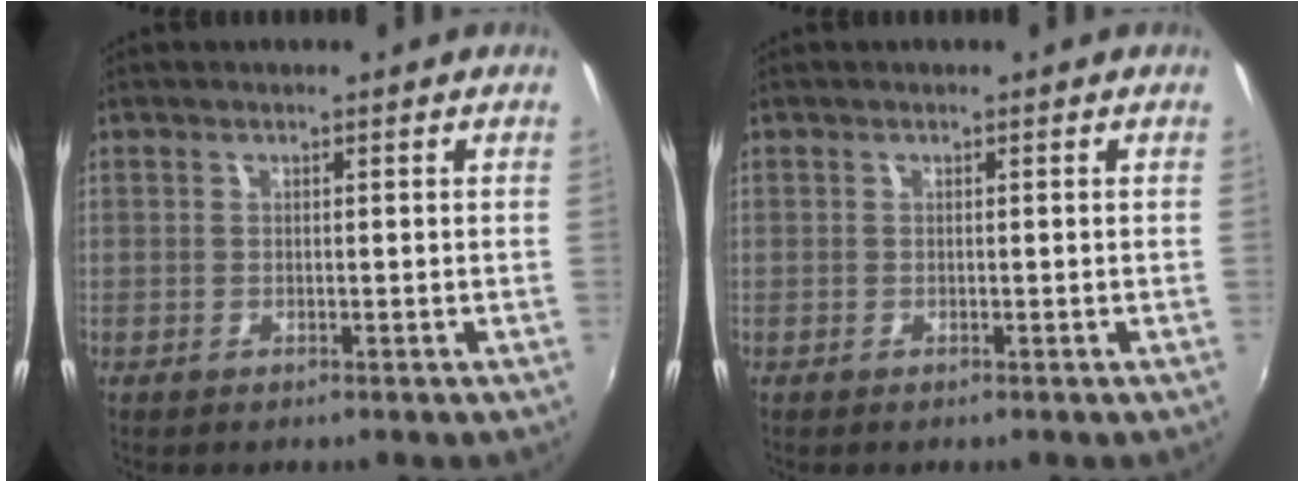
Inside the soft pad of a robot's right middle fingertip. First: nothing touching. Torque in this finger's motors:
{"motor_torque": [0.04, -0.03, 0.01, 0.00]}